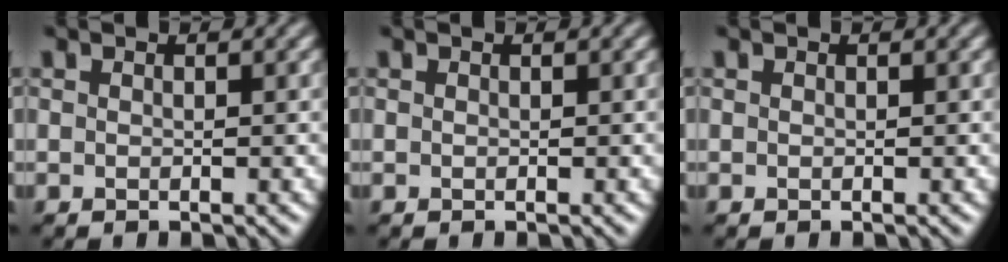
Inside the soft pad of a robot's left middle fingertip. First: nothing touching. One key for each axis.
{"total": 0.0}
{"total": 0.0}